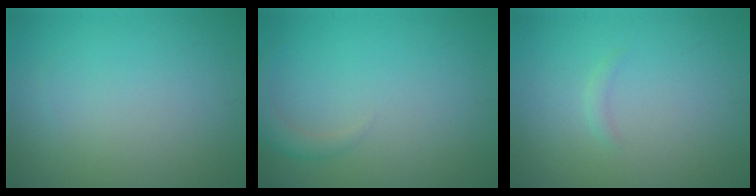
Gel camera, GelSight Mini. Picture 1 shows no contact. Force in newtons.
{"total": 1.5, "press": 1.5, "slide": 0.1}
{"total": 0.6, "press": 0.6, "slide": 0.1}